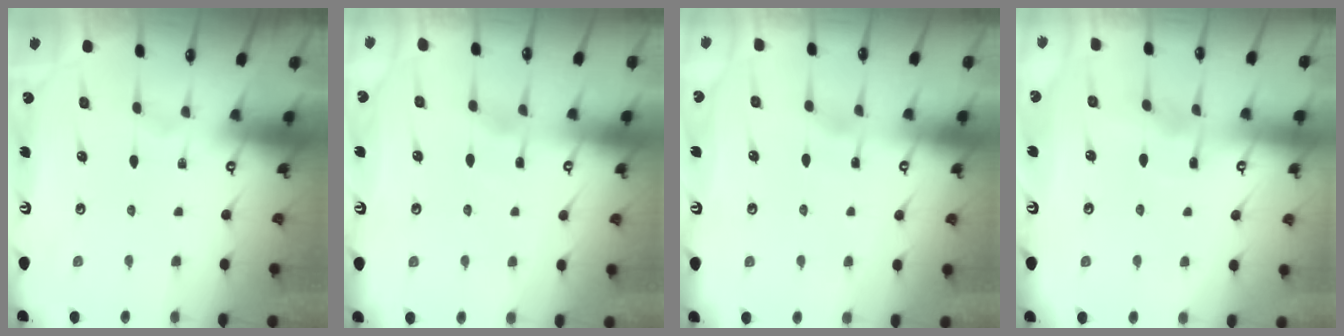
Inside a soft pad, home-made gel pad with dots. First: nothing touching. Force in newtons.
{"total": 3.6, "press": 3.6, "slide": 0.4}
{"total": 2.7, "press": 2.7, "slide": 0.3}
{"total": 2.9, "press": 2.9, "slide": 0.4}